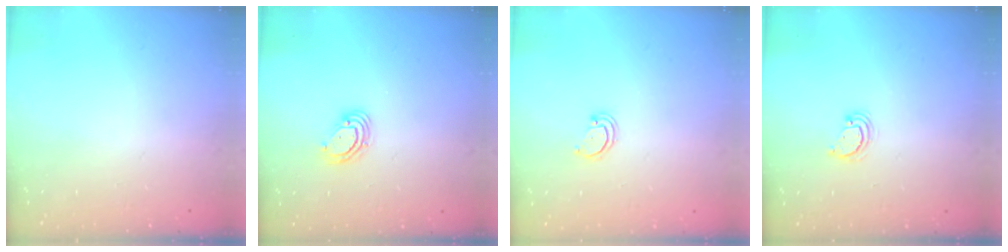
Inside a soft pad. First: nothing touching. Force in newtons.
{"total": 5.0, "press": 4.9, "slide": 0.5}
{"total": 2.2, "press": 2.2, "slide": 0.2}
{"total": 3.0, "press": 3.0, "slide": 0.2}